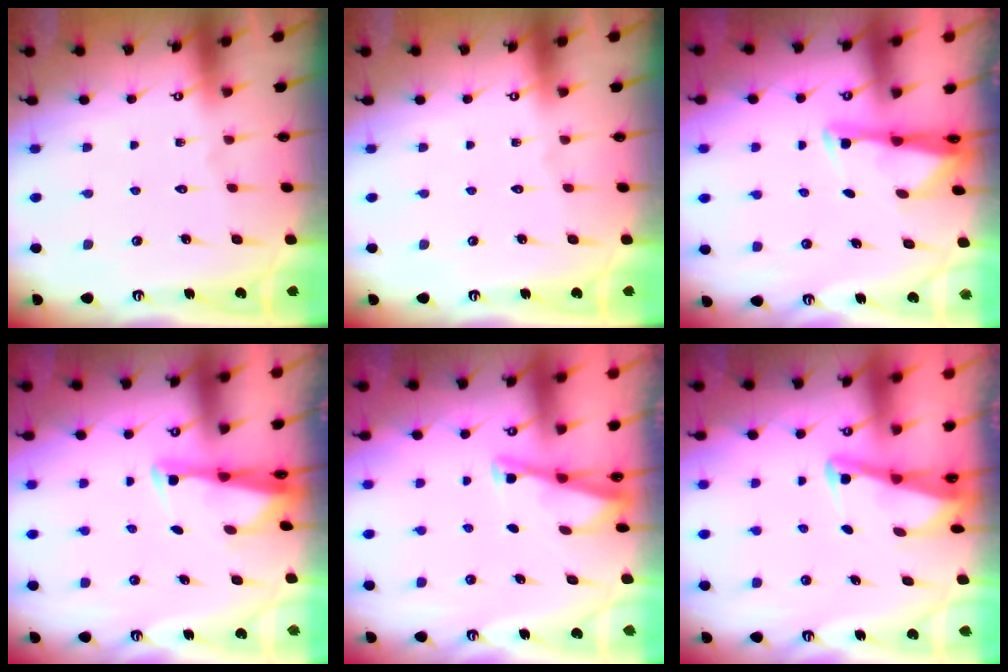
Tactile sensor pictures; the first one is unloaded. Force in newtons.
{"total": 0.0}
{"total": 3.0, "press": 2.9, "slide": 0.4}
{"total": 2.7, "press": 2.6, "slide": 0.7}
{"total": 3.3, "press": 3.3, "slide": 0.3}
{"total": 2.9, "press": 2.9, "slide": 0.3}